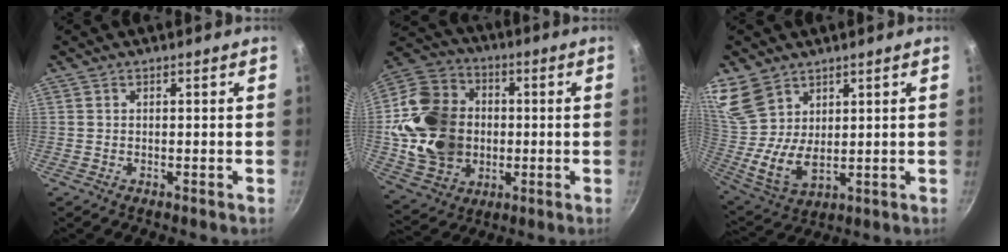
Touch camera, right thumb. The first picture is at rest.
{"total": 21.6, "force": [-0.4, 17.4, 12.8], "torque": [-0.213, 0.028, 0.001]}
{"total": 13.3, "force": [7.9, 8.2, 6.8], "torque": [-0.125, -0.039, 0.171]}